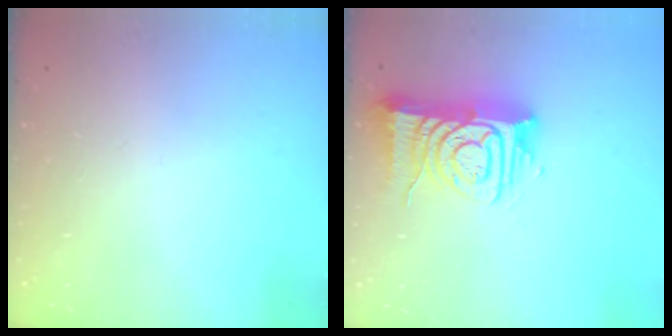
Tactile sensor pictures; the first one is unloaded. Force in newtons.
{"total": 12.7, "press": 12.6, "slide": 1.4}